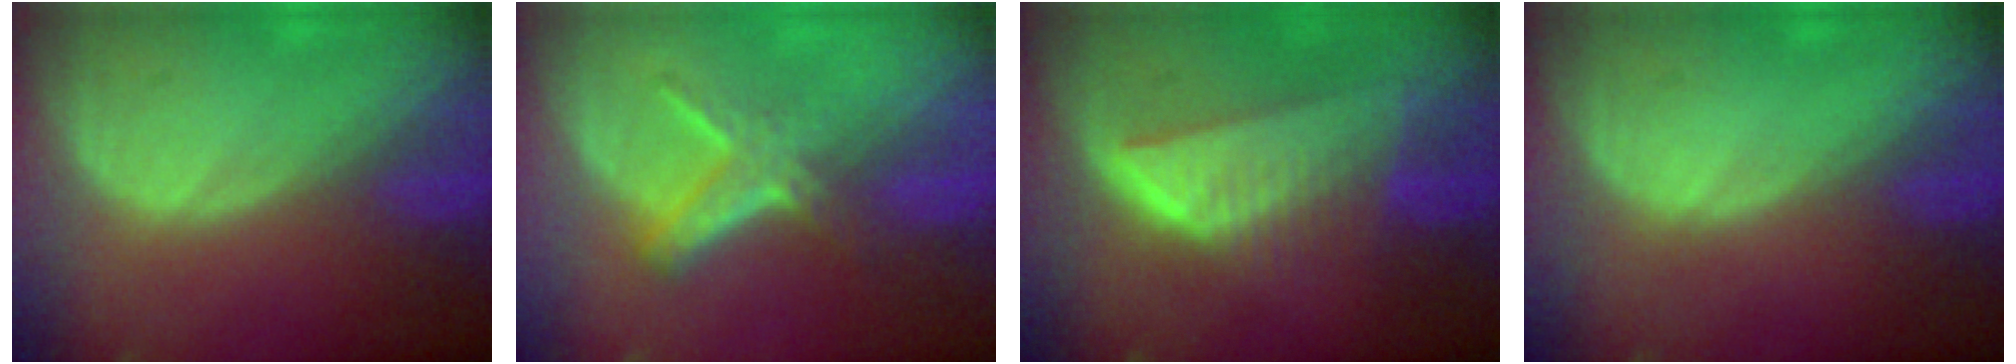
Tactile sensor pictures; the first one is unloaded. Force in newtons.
{"total": 6.0, "press": 5.2, "slide": 3.1}
{"total": 8.2, "press": 7.3, "slide": 3.9}
{"total": 0.6, "press": 0.1, "slide": 0.6}